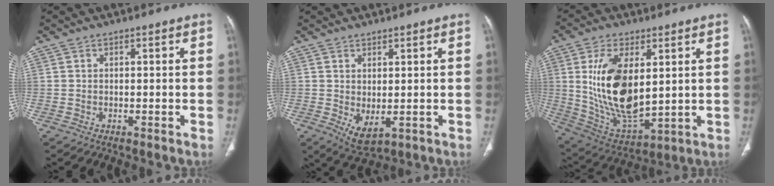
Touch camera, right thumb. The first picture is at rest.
{"total": 4.7, "force": [-0.3, 2.3, 4.1], "torque": [-0.068, -0.008, 0.015]}
{"total": 18.4, "force": [3.3, 9.4, 15.5], "torque": [-0.279, -0.024, 0.080]}